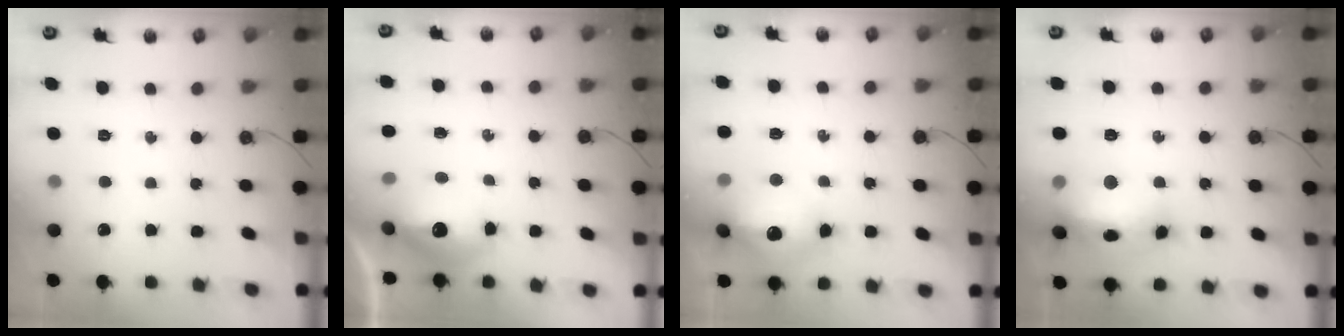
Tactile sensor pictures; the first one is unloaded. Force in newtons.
{"total": 14.1, "press": 14.0, "slide": 1.3}
{"total": 17.0, "press": 16.9, "slide": 1.4}
{"total": 17.5, "press": 17.4, "slide": 1.6}